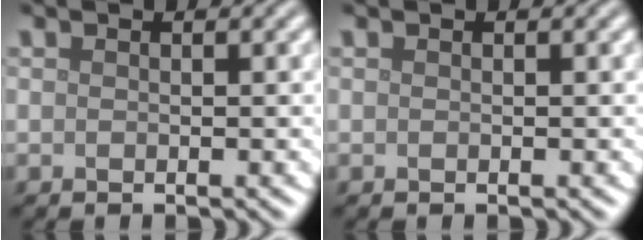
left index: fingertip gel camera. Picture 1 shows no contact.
{"total": 0.0}